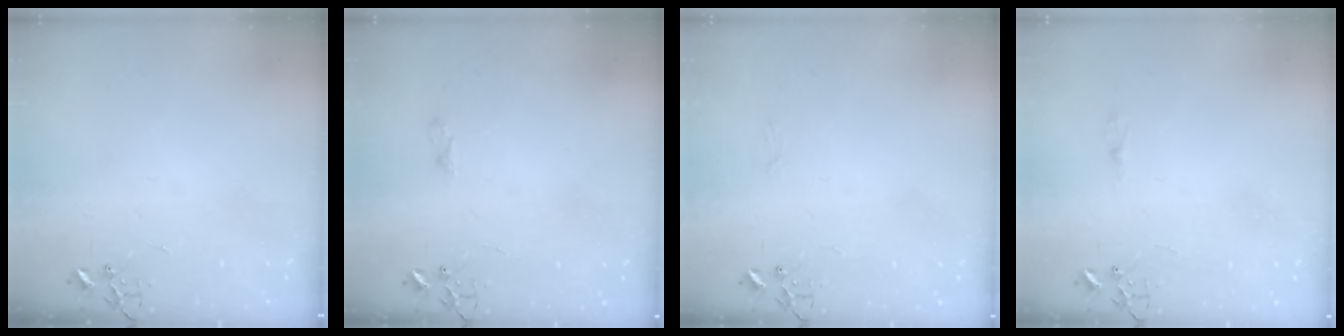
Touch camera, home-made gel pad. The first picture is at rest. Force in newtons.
{"total": 5.0, "press": 4.9, "slide": 0.6}
{"total": 3.0, "press": 3.0, "slide": 0.3}
{"total": 2.5, "press": 2.5, "slide": 0.3}